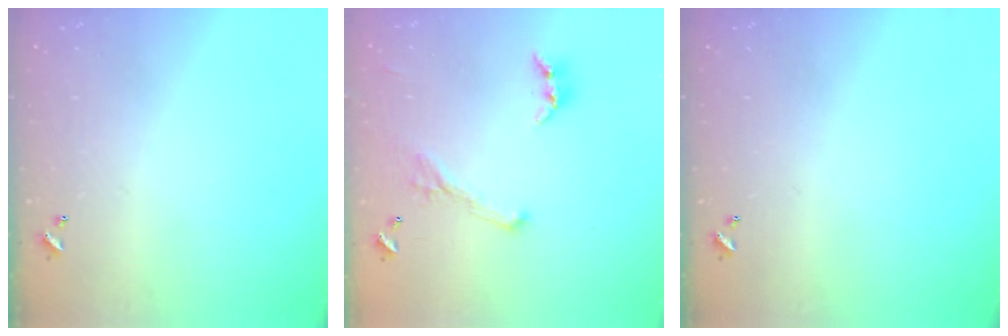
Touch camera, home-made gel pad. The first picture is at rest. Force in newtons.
{"total": 1.1, "press": 0.6, "slide": 0.9}
{"total": 0.0}